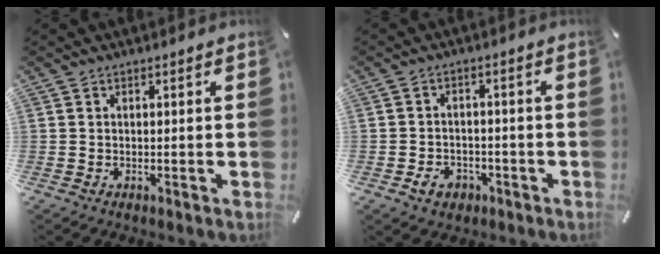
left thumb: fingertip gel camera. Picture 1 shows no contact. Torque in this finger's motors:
{"motor_torque": [-0.16, -0.21, -0.01, -0.03, 0.03]}